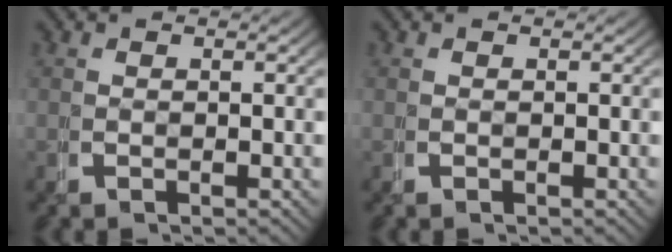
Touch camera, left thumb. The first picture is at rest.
{"total": 0.0}